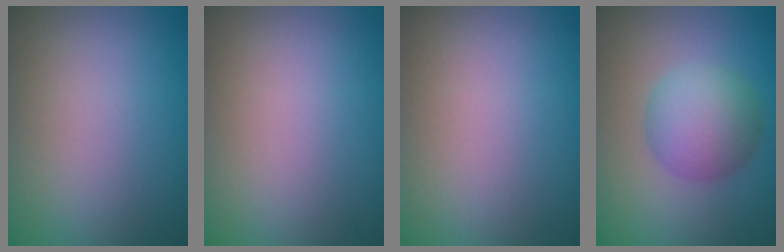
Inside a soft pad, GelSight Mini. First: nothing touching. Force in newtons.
{"total": 0.0}
{"total": 0.0}
{"total": 4.9, "press": 4.9, "slide": 0.0}